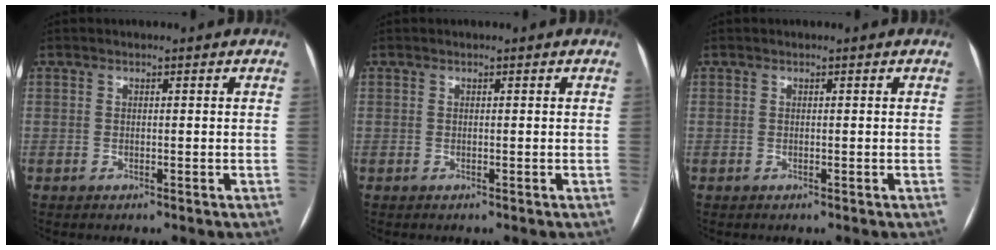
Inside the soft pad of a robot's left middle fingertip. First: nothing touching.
{"total": 0.0}
{"total": 0.0}